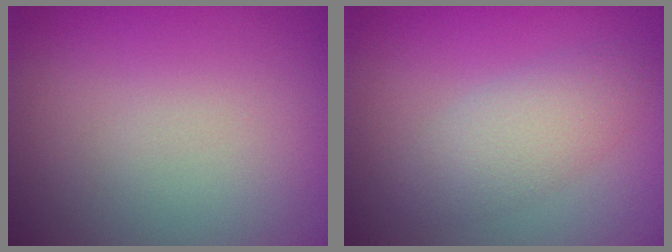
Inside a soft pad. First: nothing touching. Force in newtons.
{"total": 3.2, "press": 3.2, "slide": 0.1}